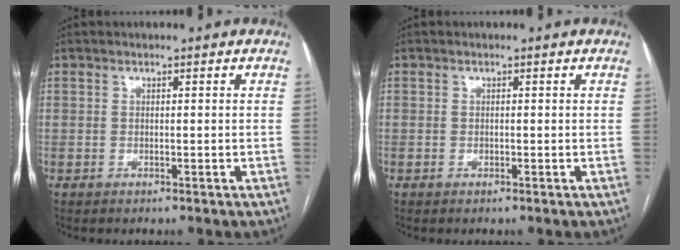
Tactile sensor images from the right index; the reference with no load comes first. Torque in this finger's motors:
{"motor_torque": [0.23, 0.25, 0.00, 0.01]}